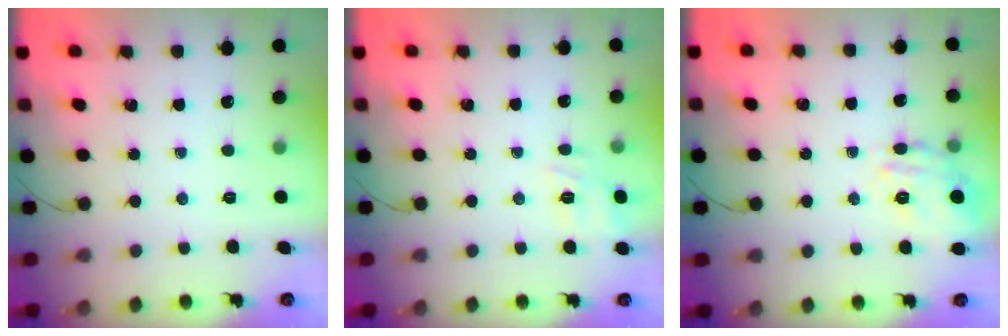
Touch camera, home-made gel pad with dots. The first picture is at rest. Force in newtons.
{"total": 11.4, "press": 11.4, "slide": 1.2}
{"total": 6.7, "press": 6.6, "slide": 1.1}